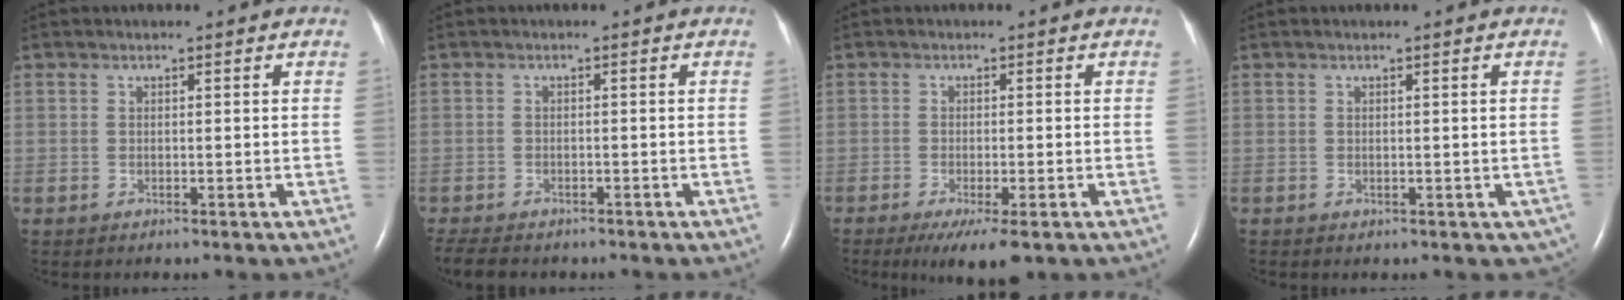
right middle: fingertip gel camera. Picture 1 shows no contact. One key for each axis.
{"total": 6.1, "fx": -5.1, "fy": 2.2, "fz": 2.5, "tx": -0.045, "ty": -0.011, "tz": -0.075}
{"total": 6.0, "fx": -3.8, "fy": 1.1, "fz": 4.5, "tx": -0.071, "ty": -0.018, "tz": -0.055}
{"total": 1.8, "fx": -0.4, "fy": 1.3, "fz": 1.2, "tx": -0.005, "ty": 0.000, "tz": 0.001}